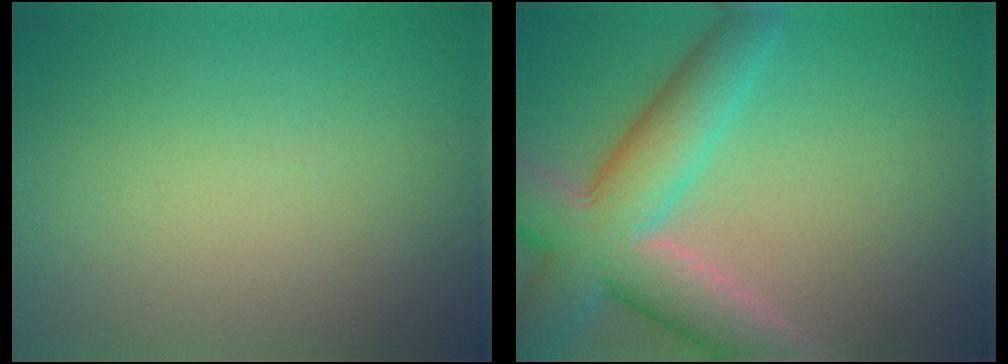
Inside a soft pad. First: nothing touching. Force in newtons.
{"total": 8.6, "press": 8.6, "slide": 0.5}